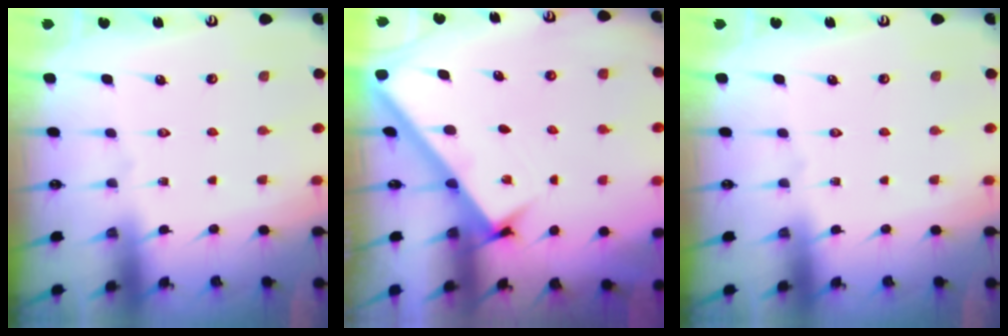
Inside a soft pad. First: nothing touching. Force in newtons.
{"total": 2.5, "press": 2.5, "slide": 0.3}
{"total": 0.0}